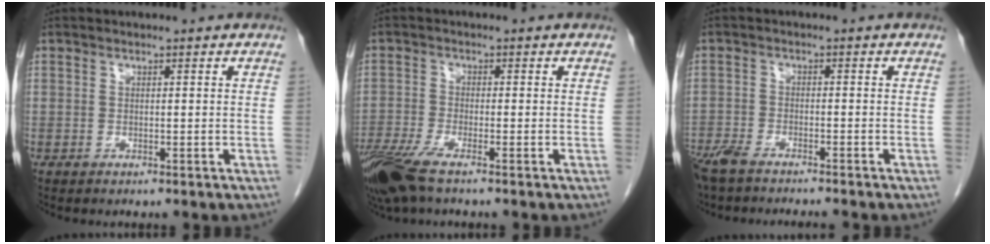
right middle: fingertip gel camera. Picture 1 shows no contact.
{"total": 7.5, "force": [-5.3, 1.2, 5.2], "torque": [-0.107, -0.015, -0.104]}
{"total": 8.9, "force": [-7.7, 1.3, 4.2], "torque": [-0.070, -0.013, -0.126]}